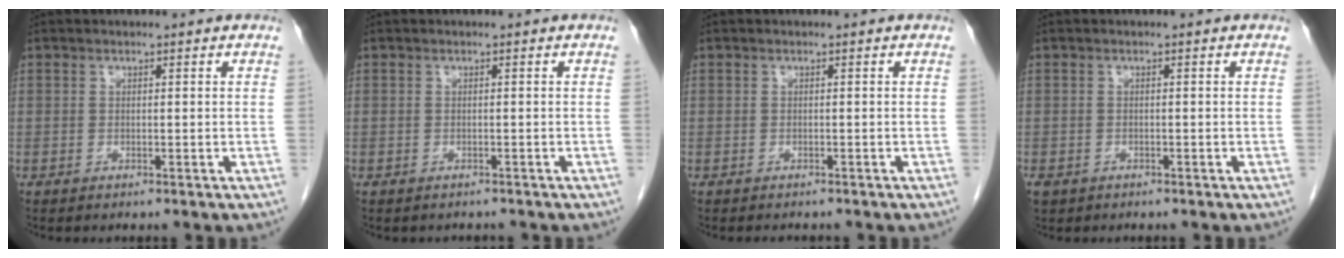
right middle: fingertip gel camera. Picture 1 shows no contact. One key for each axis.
{"total": 1.4, "fx": -1.2, "fy": 0.6, "fz": 0.1, "tx": -0.008, "ty": -0.001, "tz": -0.017}
{"total": 1.9, "fx": -1.7, "fy": 0.7, "fz": 0.5, "tx": -0.009, "ty": -0.003, "tz": -0.020}
{"total": 2.5, "fx": -1.7, "fy": 1.6, "fz": 0.9, "tx": -0.020, "ty": -0.003, "tz": -0.023}